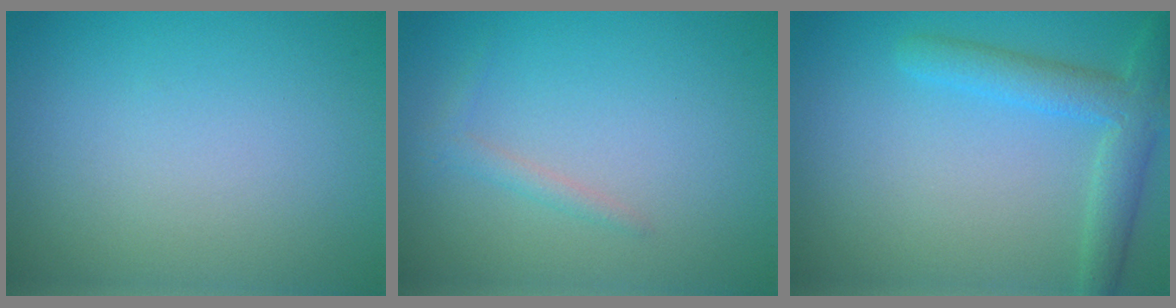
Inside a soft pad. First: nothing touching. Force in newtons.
{"total": 1.1, "press": 1.1, "slide": 0.0}
{"total": 3.8, "press": 3.8, "slide": 0.3}